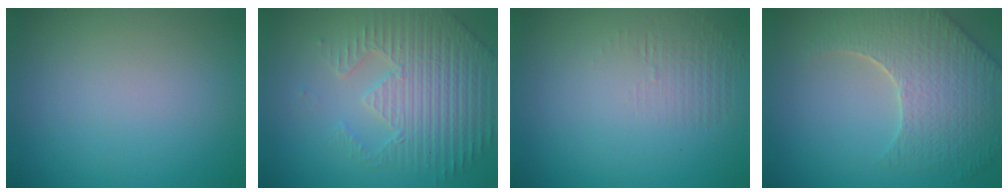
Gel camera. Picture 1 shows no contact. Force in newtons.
{"total": 5.3, "press": 4.7, "slide": 2.4}
{"total": 1.2, "press": 0.1, "slide": 1.2}
{"total": 7.1, "press": 5.6, "slide": 4.4}